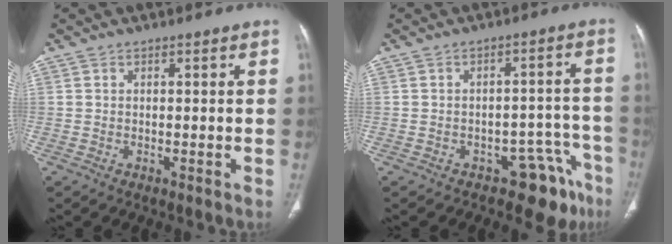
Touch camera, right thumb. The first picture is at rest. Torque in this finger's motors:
{"motor_torque": [2.91, 2.09, 0.22, -0.74, 0.03]}